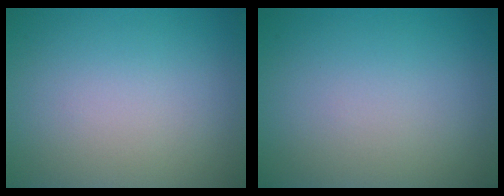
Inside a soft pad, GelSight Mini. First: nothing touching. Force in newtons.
{"total": 0.0}